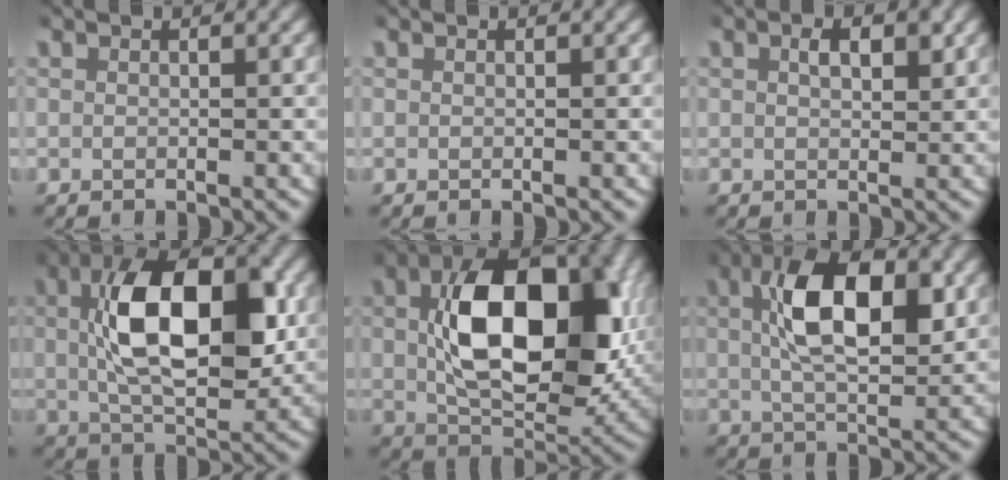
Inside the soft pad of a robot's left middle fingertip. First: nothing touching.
{"total": 0.0}
{"total": 1.8, "force": [0.8, 0.9, 1.4], "torque": [-0.020, 0.001, 0.011]}
{"total": 11.2, "force": [1.2, 5.7, 9.6], "torque": [-0.173, -0.005, 0.020]}
{"total": 14.9, "force": [1.0, 8.6, 12.1], "torque": [-0.214, -0.015, 0.023]}
{"total": 8.3, "force": [1.7, 4.0, 7.1], "torque": [-0.128, -0.001, 0.025]}